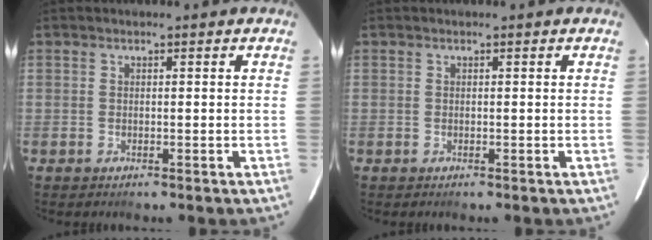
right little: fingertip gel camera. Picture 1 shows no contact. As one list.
[{"total": 0.0}]